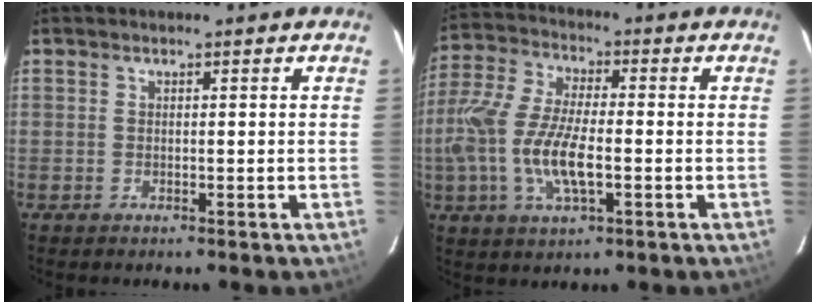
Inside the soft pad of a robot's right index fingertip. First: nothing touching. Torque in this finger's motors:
{"motor_torque": [0.57, -0.08, 0.49, 0.21]}